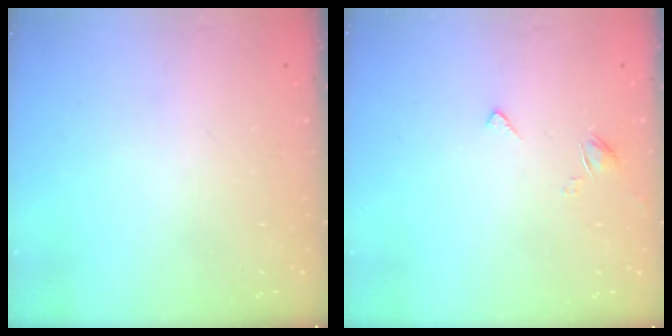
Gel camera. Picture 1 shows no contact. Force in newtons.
{"total": 2.9, "press": 2.8, "slide": 0.4}